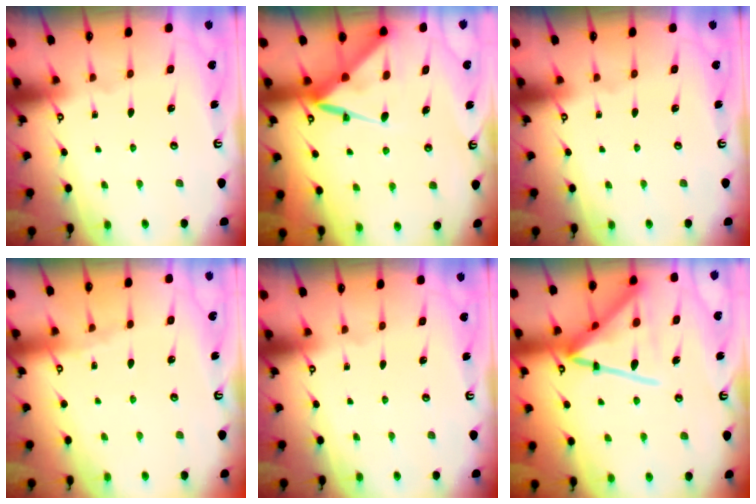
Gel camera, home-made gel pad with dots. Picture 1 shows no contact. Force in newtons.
{"total": 10.2, "press": 10.1, "slide": 1.1}
{"total": 0.0}
{"total": 2.2, "press": 2.2, "slide": 0.3}
{"total": 0.0}
{"total": 19.5, "press": 19.4, "slide": 1.7}